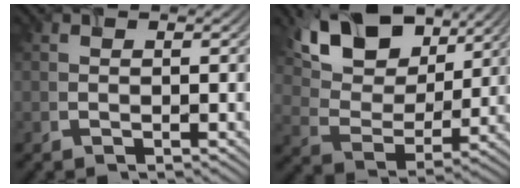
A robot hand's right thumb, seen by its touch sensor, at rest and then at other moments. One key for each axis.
{"total": 12.5, "fx": 7.6, "fy": 6.8, "fz": 7.2, "tx": -0.165, "ty": 0.012, "tz": 0.130}